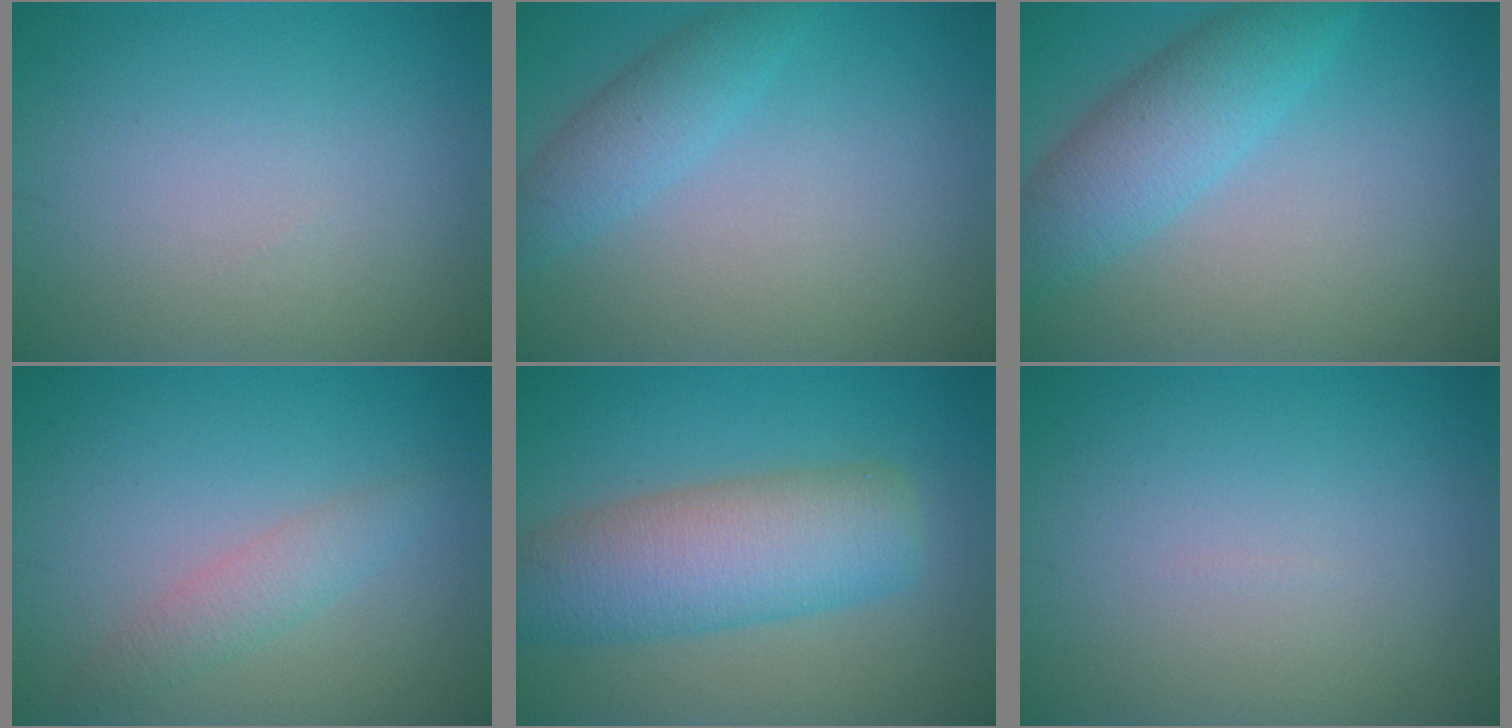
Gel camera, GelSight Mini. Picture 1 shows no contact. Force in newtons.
{"total": 2.7, "press": 2.7, "slide": 0.1}
{"total": 5.0, "press": 5.0, "slide": 0.2}
{"total": 2.1, "press": 2.1, "slide": 0.1}
{"total": 8.1, "press": 8.1, "slide": 0.2}
{"total": 0.0}